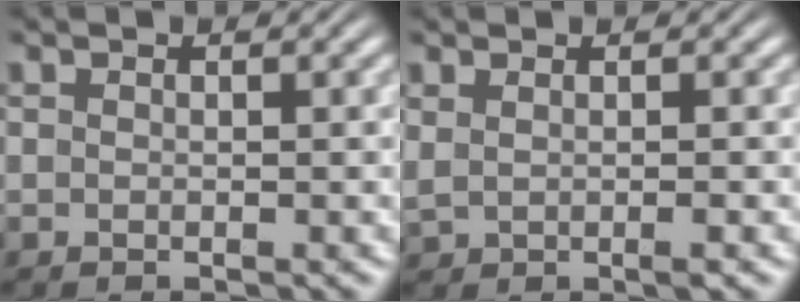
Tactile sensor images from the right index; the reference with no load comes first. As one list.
[{"total": 1.2, "force": [0.4, 0.3, 1.1], "torque": [-0.021, -0.001, 0.016]}]